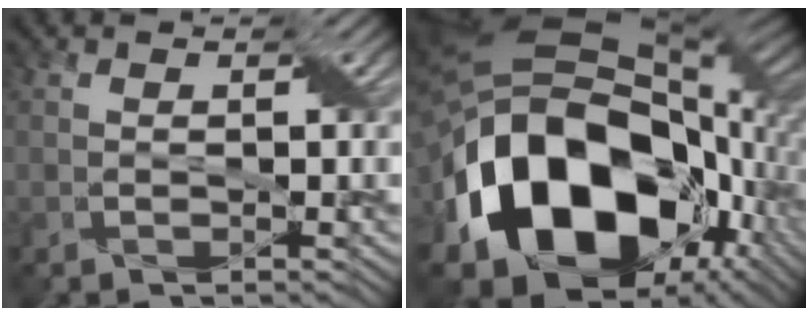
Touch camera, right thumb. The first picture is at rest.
{"total": 20.8, "force": [-4.7, 13.9, 14.8], "torque": [-0.315, -0.018, -0.075]}